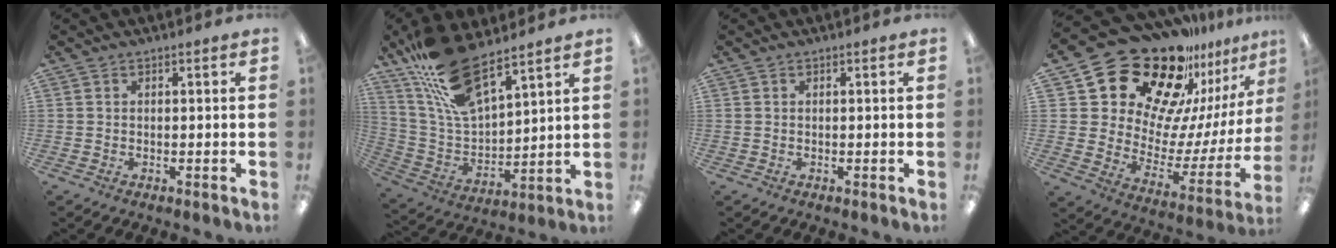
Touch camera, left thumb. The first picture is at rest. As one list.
[{"total": 17.3, "force": [13.0, 5.8, 9.8], "torque": [-0.217, -0.068, 0.234]}, {"total": 0.0}, {"total": 25.1, "force": [19.6, 12.2, 10.0], "torque": [-0.167, -0.151, 0.358]}]